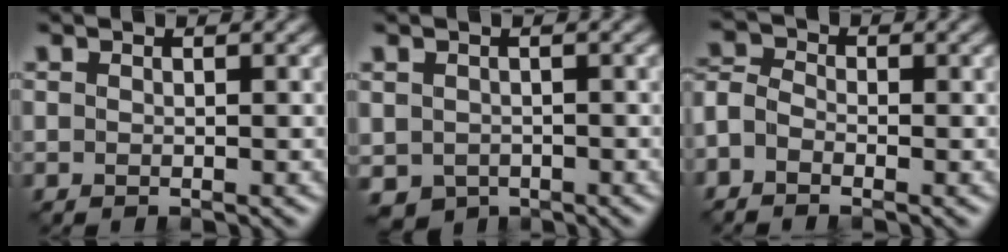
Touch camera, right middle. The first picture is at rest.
{"total": 2.9, "force": [-1.3, 2.3, 1.3], "torque": [-0.035, -0.007, -0.026]}
{"total": 2.6, "force": [-1.3, 1.7, 1.4], "torque": [-0.037, 0.006, -0.041]}